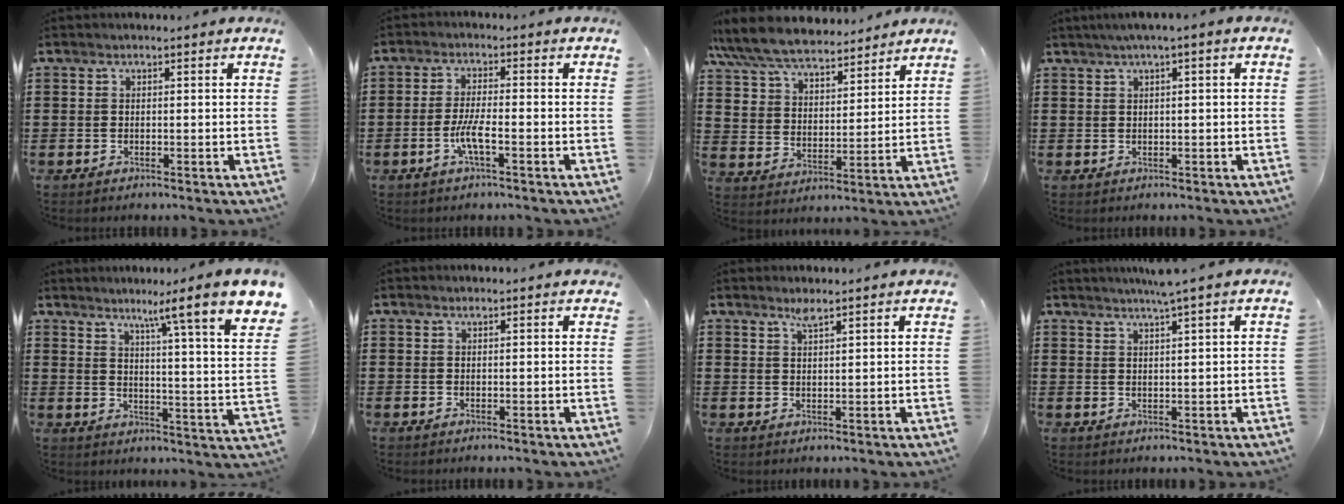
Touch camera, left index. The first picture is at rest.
{"total": 4.5, "force": [-1.8, 0.8, 4.1], "torque": [-0.089, -0.003, -0.039]}
{"total": 8.5, "force": [7.9, 2.2, 2.3], "torque": [-0.080, -0.036, 0.146]}
{"total": 1.5, "force": [0.3, 0.1, 1.4], "torque": [-0.026, -0.001, 0.006]}
{"total": 6.4, "force": [4.6, -1.3, 4.2], "torque": [-0.071, -0.062, 0.057]}
{"total": 0.8, "force": [0.6, 0.2, 0.5], "torque": [-0.012, 0.001, 0.011]}
{"total": 2.4, "force": [2.0, 0.2, 1.2], "torque": [-0.028, 0.001, 0.037]}
{"total": 2.9, "force": [2.3, -0.8, 1.7], "torque": [-0.036, -0.004, 0.040]}